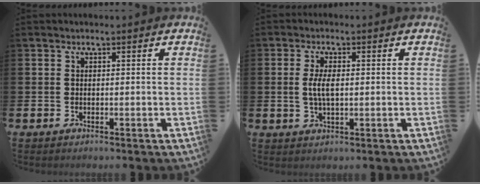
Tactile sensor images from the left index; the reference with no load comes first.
{"total": 3.8, "force": [0.3, 1.6, 3.4], "torque": [-0.064, 0.006, 0.003]}